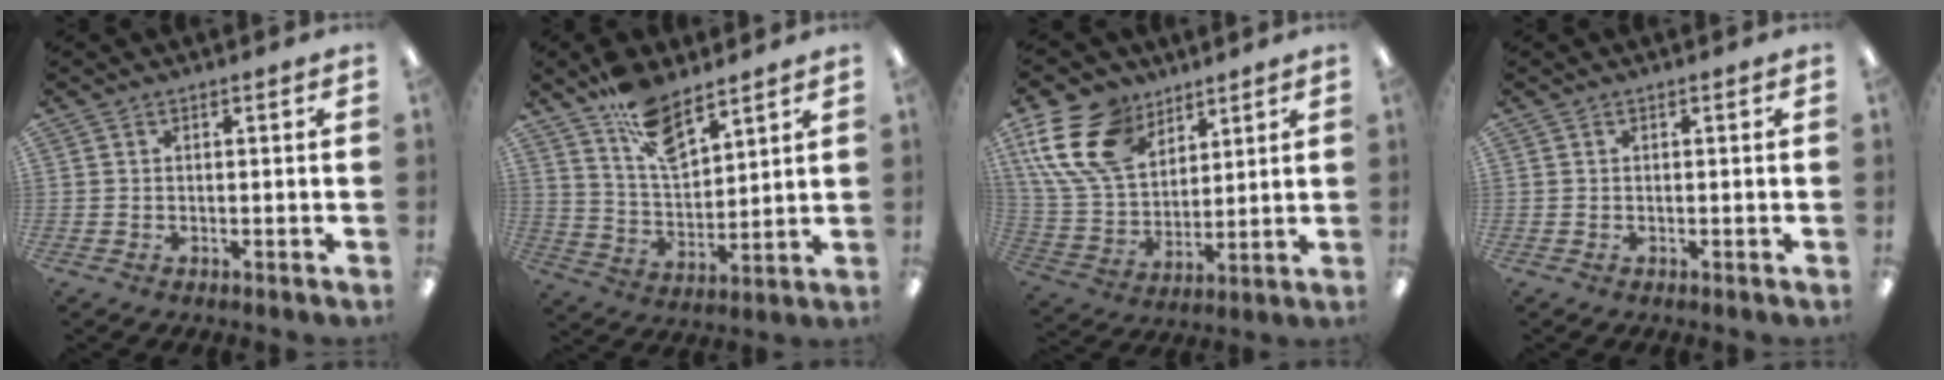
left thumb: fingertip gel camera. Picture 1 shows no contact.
{"total": 12.3, "force": [9.1, 5.2, 6.4], "torque": [-0.109, -0.052, 0.166]}
{"total": 18.2, "force": [10.0, 11.8, 9.6], "torque": [-0.220, -0.035, 0.190]}
{"total": 0.0}